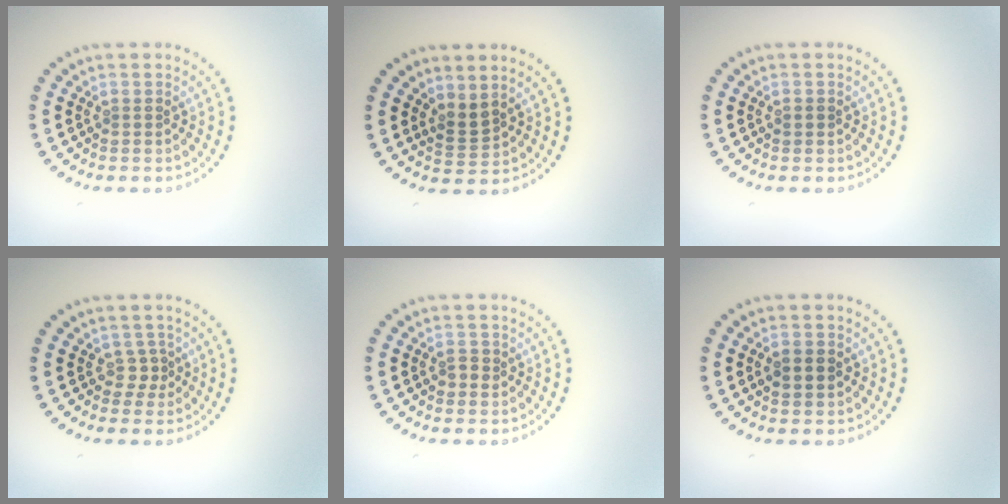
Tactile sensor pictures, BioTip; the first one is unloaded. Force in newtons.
{"total": 1.9, "press": 1.4, "slide": 1.3}
{"total": 0.7, "press": 0.7, "slide": 0.1}
{"total": 1.4, "press": 0.9, "slide": 1.1}
{"total": 1.1, "press": 1.1, "slide": 0.2}
{"total": 2.3, "press": 2.2, "slide": 0.2}